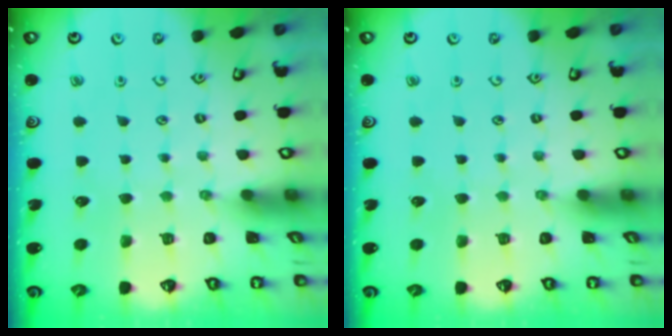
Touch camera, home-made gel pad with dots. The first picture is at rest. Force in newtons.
{"total": 0.0}